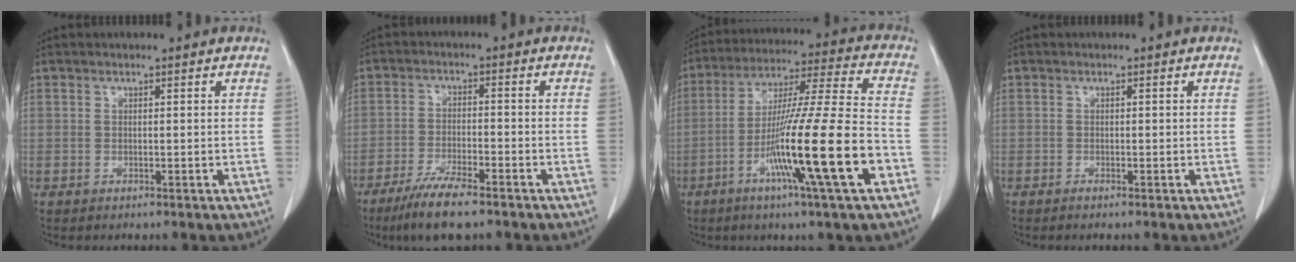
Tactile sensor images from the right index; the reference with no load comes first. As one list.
[{"total": 8.2, "force": [-6.1, 1.0, 5.4], "torque": [-0.099, -0.019, -0.106]}, {"total": 18.9, "force": [-7.1, -0.8, 17.5], "torque": [-0.316, -0.020, -0.127]}, {"total": 0.5, "force": [-0.4, -0.1, 0.3], "torque": [-0.009, 0.000, -0.008]}]